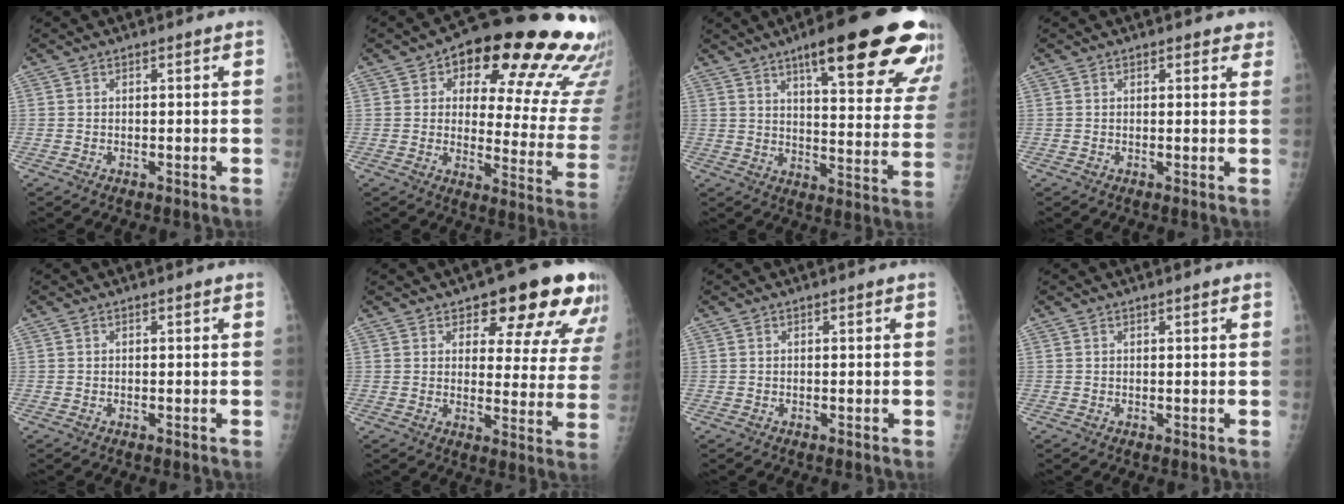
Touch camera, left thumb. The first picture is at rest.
{"total": 25.2, "force": [14.1, 10.8, 17.9], "torque": [-0.186, -0.041, 0.175]}
{"total": 25.8, "force": [15.6, 6.0, 19.7], "torque": [-0.227, -0.049, 0.209]}
{"total": 2.0, "force": [1.5, 1.0, 0.9], "torque": [0.011, -0.004, 0.011]}
{"total": 0.0}
{"total": 16.1, "force": [10.5, 7.0, 10.1], "torque": [-0.066, -0.049, 0.120]}
{"total": 0.0}
{"total": 0.5, "force": [0.3, 0.1, 0.4], "torque": [-0.006, 0.000, 0.005]}